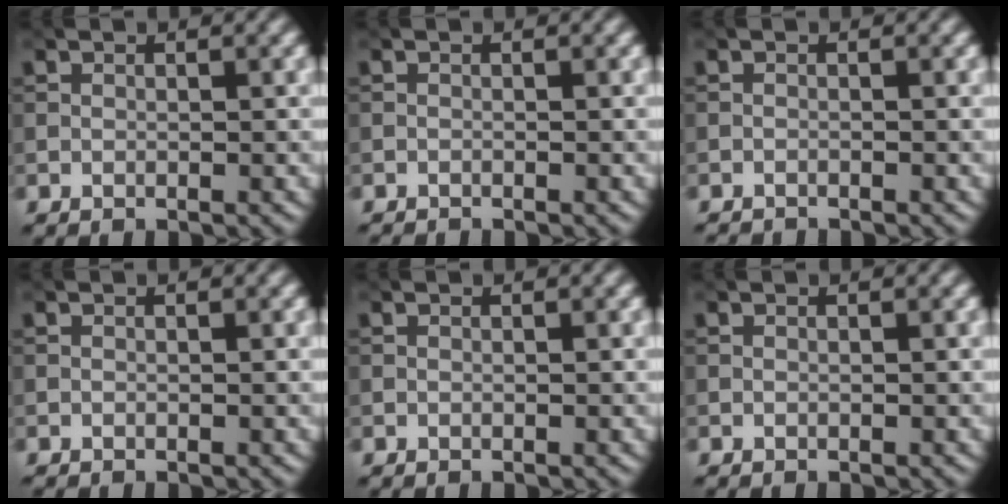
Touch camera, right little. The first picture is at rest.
{"total": 1.0, "force": [-1.0, 0.0, 0.0], "torque": [0.004, -0.006, -0.018]}
{"total": 1.4, "force": [-1.4, 0.1, 0.1], "torque": [0.004, -0.007, -0.025]}
{"total": 0.0}
{"total": 0.0}
{"total": 0.0}